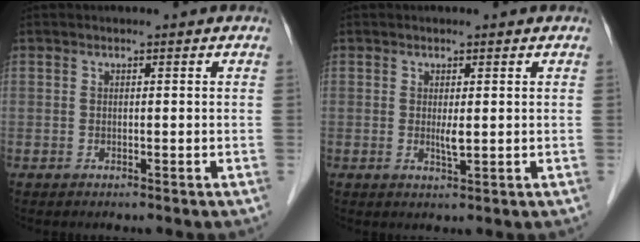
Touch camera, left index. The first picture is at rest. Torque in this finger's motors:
{"motor_torque": [0.31, 0.41, 0.04, 0.01]}